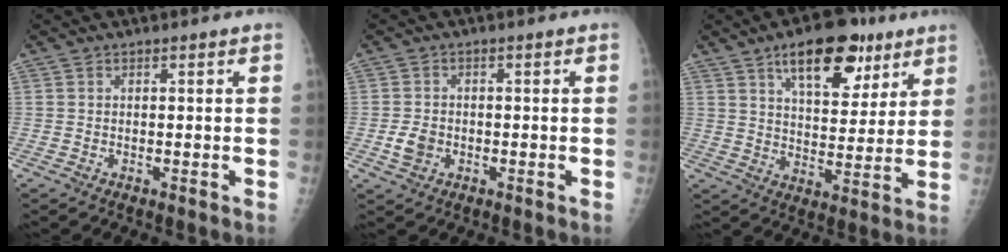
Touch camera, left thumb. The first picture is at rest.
{"total": 3.5, "force": [-0.9, 2.7, 2.0], "torque": [-0.031, 0.003, -0.015]}
{"total": 15.6, "force": [8.9, 7.5, 10.3], "torque": [-0.107, -0.033, 0.136]}